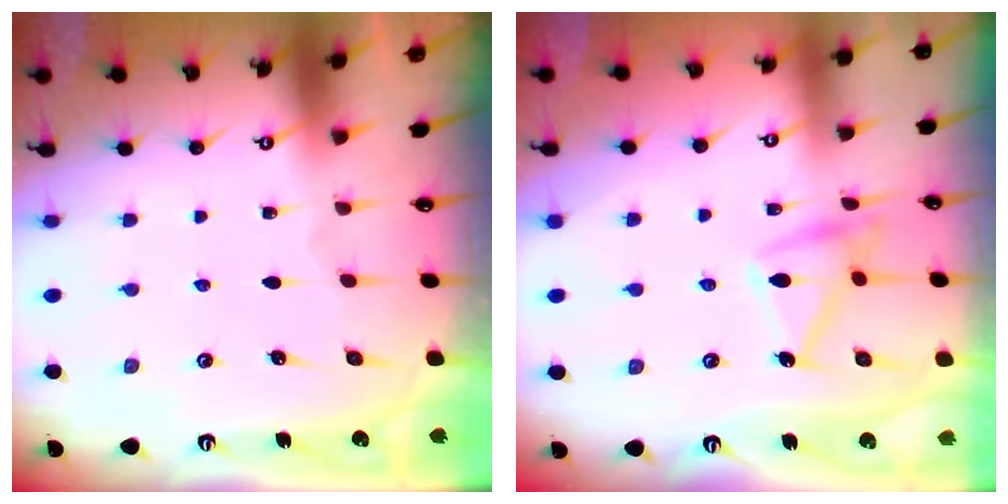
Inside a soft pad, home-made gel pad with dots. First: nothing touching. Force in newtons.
{"total": 12.9, "press": 12.9, "slide": 0.3}